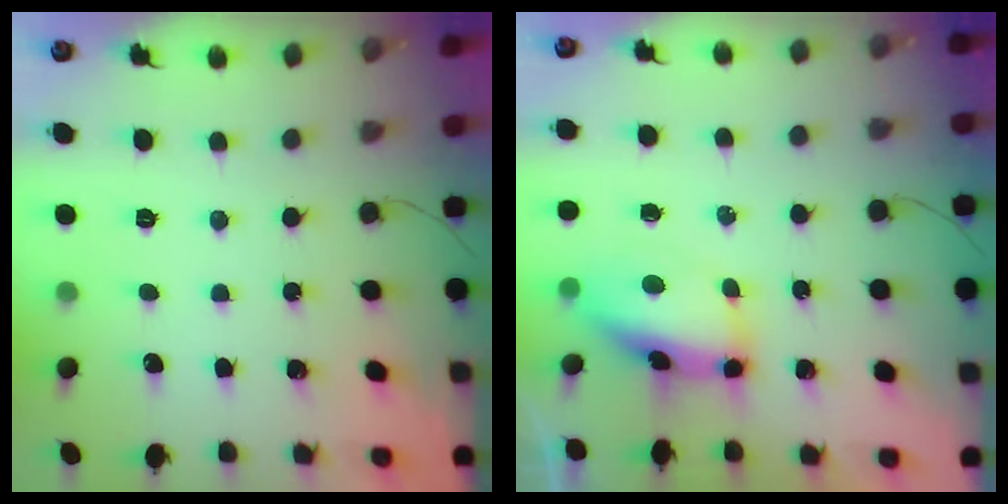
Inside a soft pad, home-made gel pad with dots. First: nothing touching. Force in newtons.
{"total": 7.8, "press": 7.7, "slide": 1.1}